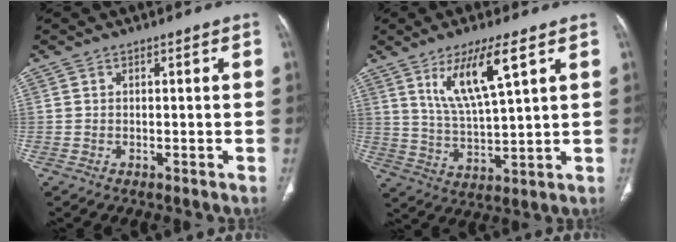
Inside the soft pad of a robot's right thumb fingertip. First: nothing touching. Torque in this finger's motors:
{"motor_torque": [-0.08, 0.25, 1.02, 0.22, 0.20]}